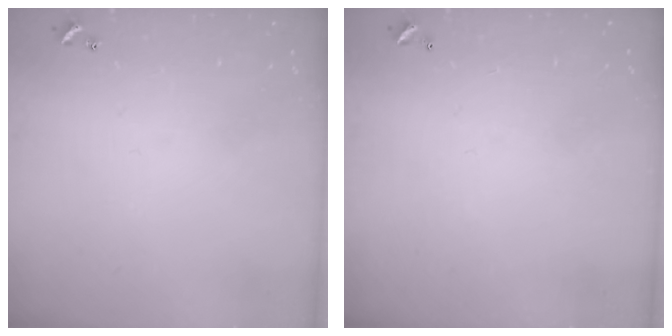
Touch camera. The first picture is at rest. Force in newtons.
{"total": 3.0, "press": 3.0, "slide": 0.1}